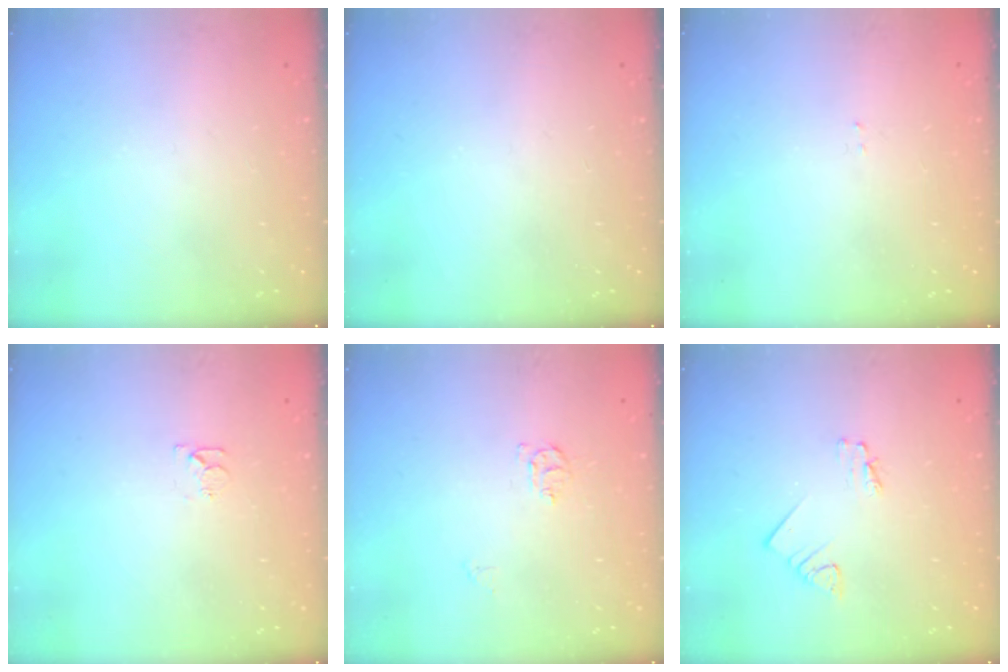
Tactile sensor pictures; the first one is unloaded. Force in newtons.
{"total": 0.0}
{"total": 1.5, "press": 1.5, "slide": 0.2}
{"total": 3.6, "press": 3.6, "slide": 0.3}
{"total": 5.8, "press": 5.8, "slide": 0.6}
{"total": 2.1, "press": 2.1, "slide": 0.2}